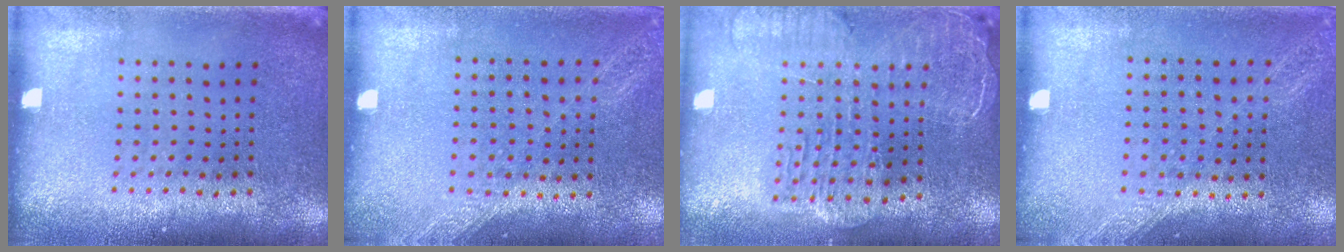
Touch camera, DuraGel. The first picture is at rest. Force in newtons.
{"total": 1.1, "press": 1.1, "slide": 0.2}
{"total": 2.5, "press": 2.2, "slide": 1.2}
{"total": 1.1, "press": 1.1, "slide": 0.2}